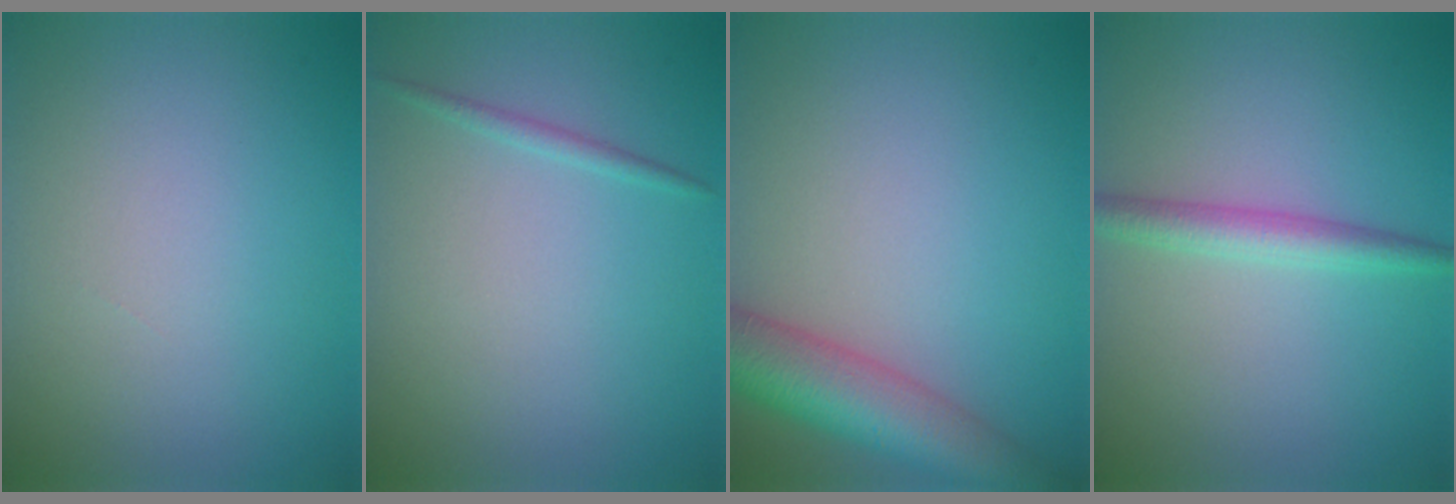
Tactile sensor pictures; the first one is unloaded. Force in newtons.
{"total": 0.9, "press": 0.9, "slide": 0.0}
{"total": 7.4, "press": 7.4, "slide": 0.5}
{"total": 2.6, "press": 2.6, "slide": 0.0}